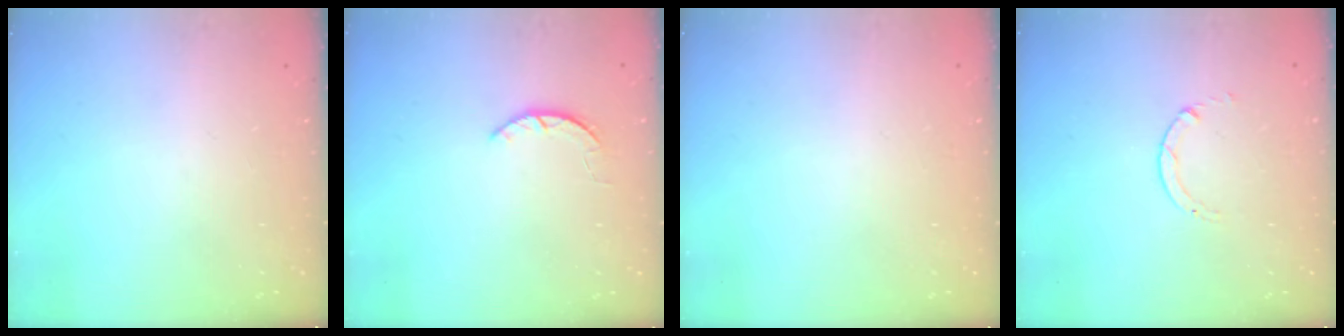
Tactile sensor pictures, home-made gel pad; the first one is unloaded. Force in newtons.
{"total": 1.6, "press": 1.6, "slide": 0.3}
{"total": 2.6, "press": 2.6, "slide": 0.2}
{"total": 0.7, "press": 0.7, "slide": 0.1}